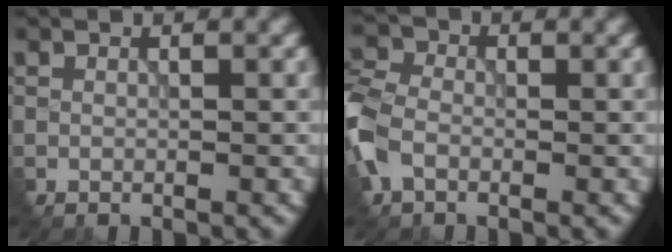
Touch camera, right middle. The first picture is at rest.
{"total": 4.5, "force": [-1.8, 3.1, 2.7], "torque": [-0.077, 0.005, -0.057]}